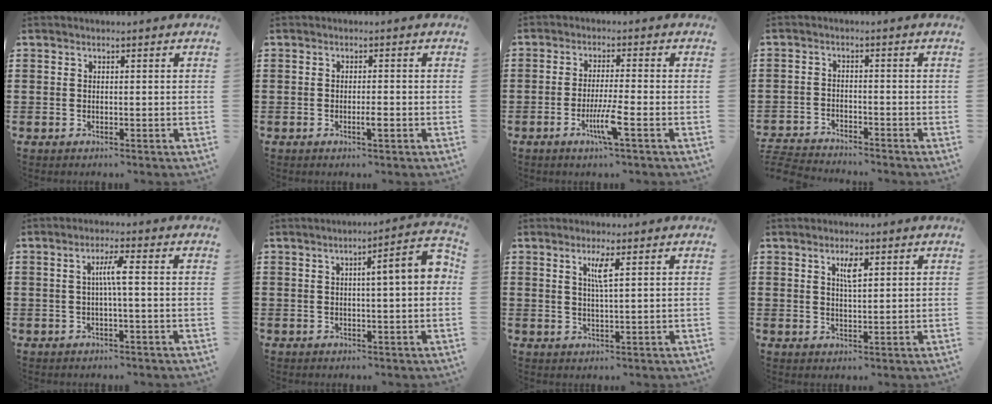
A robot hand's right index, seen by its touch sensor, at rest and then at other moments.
{"total": 1.8, "force": [-0.8, 0.3, 1.6], "torque": [-0.027, 0.000, -0.014]}
{"total": 5.2, "force": [-2.3, -0.1, 4.6], "torque": [-0.091, -0.017, -0.043]}
{"total": 3.8, "force": [-3.8, 0.1, 0.0], "torque": [-0.010, -0.005, -0.082]}
{"total": 3.4, "force": [-0.1, 0.0, 3.4], "torque": [-0.064, -0.002, -0.006]}
{"total": 6.4, "force": [0.8, 0.7, 6.3], "torque": [-0.092, -0.009, 0.005]}
{"total": 2.9, "force": [1.2, 0.0, 2.6], "torque": [-0.055, -0.002, 0.018]}
{"total": 2.9, "force": [1.3, 0.7, 2.5], "torque": [-0.045, 0.001, 0.019]}